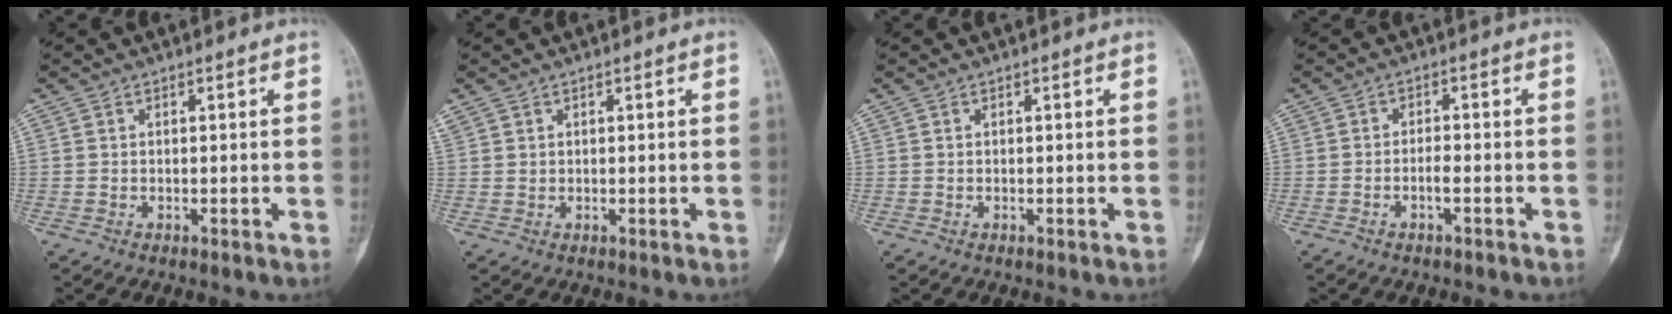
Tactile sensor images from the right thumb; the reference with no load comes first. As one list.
[{"total": 1.1, "force": [0.8, 0.7, 0.3], "torque": [-0.007, 0.006, 0.018]}, {"total": 0.0}, {"total": 2.1, "force": [-1.1, 0.6, 1.7], "torque": [-0.033, 0.012, -0.023]}]